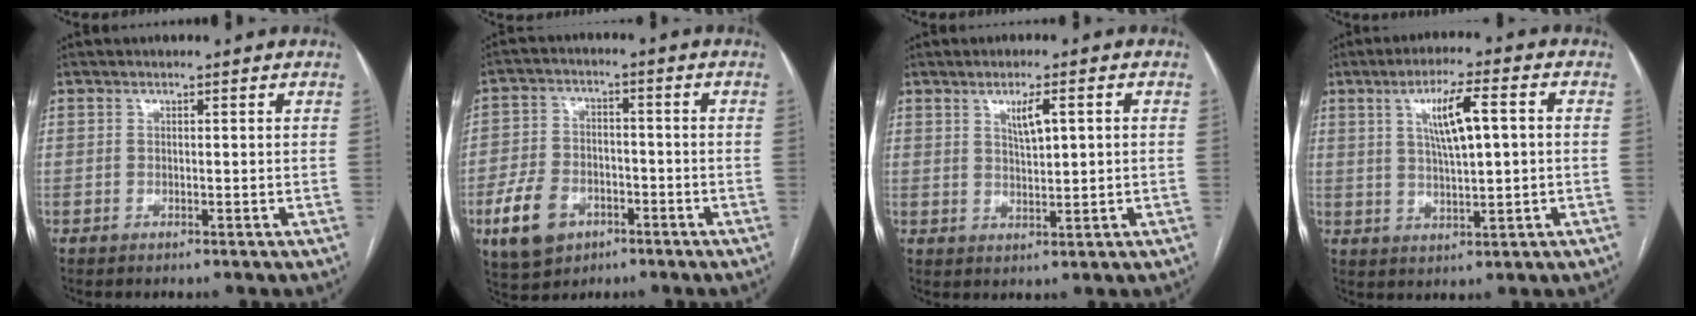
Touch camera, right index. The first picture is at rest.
{"total": 9.5, "force": [-4.4, 6.5, 5.3], "torque": [-0.121, 0.008, -0.069]}
{"total": 3.8, "force": [1.3, 0.8, 3.5], "torque": [-0.063, -0.002, 0.024]}
{"total": 8.1, "force": [1.7, 1.3, 7.8], "torque": [-0.140, 0.014, 0.035]}